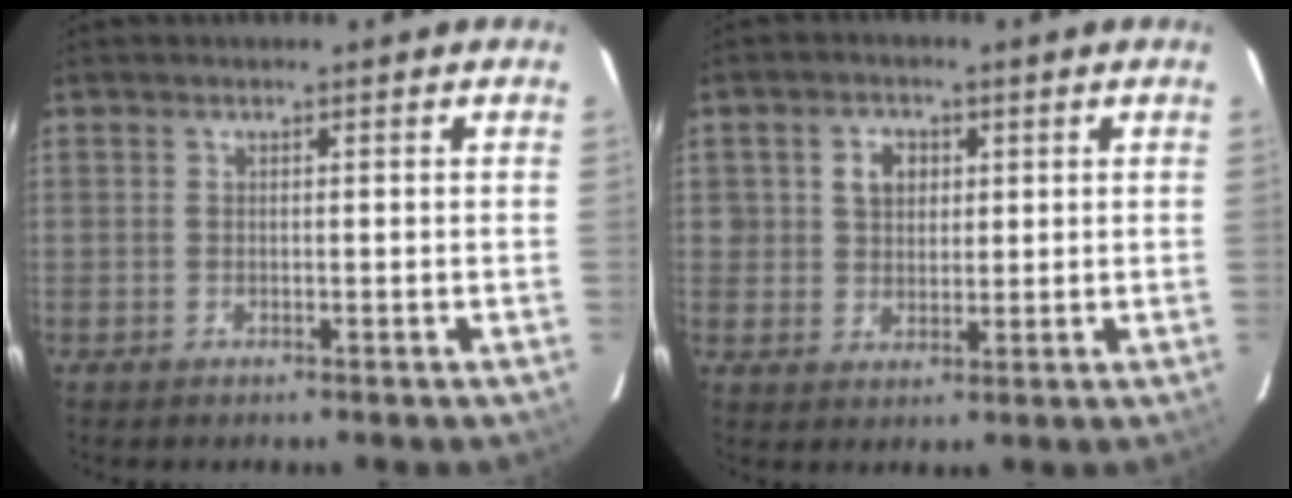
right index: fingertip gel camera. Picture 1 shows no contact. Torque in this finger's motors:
{"motor_torque": [0.09, 0.08, 0.13, 0.03]}